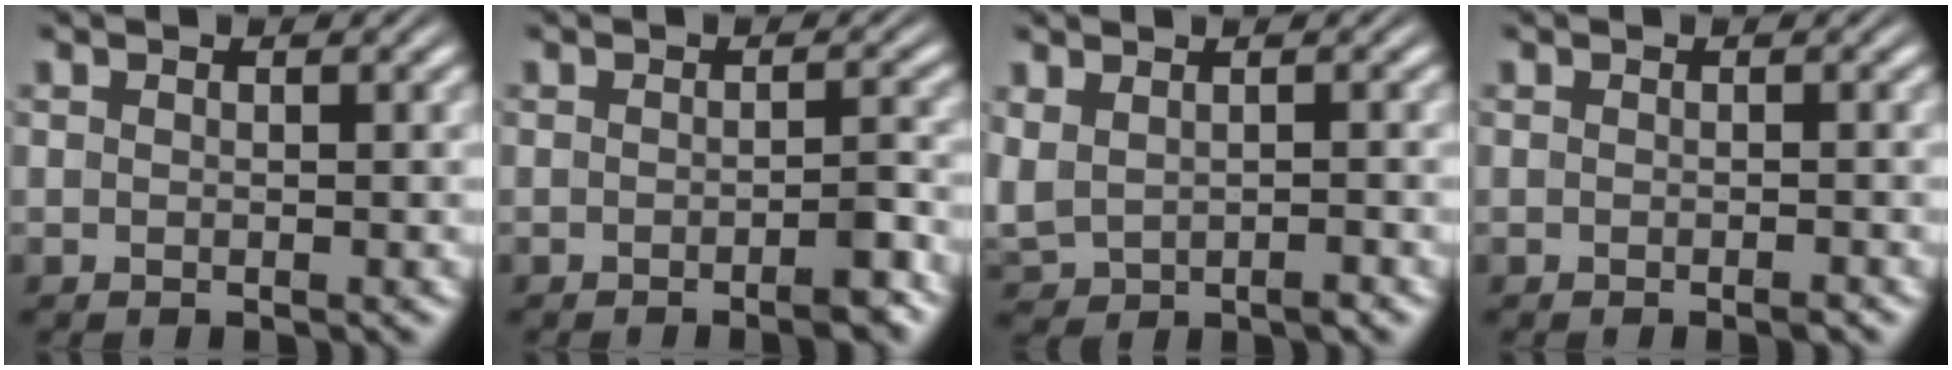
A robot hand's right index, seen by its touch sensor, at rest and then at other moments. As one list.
[{"total": 1.9, "force": [-1.4, 0.1, 1.2], "torque": [-0.016, 0.002, -0.030]}, {"total": 3.2, "force": [0.2, 2.6, 1.7], "torque": [-0.060, -0.009, 0.015]}, {"total": 0.6, "force": [-0.5, -0.1, 0.2], "torque": [-0.003, 0.003, -0.012]}]